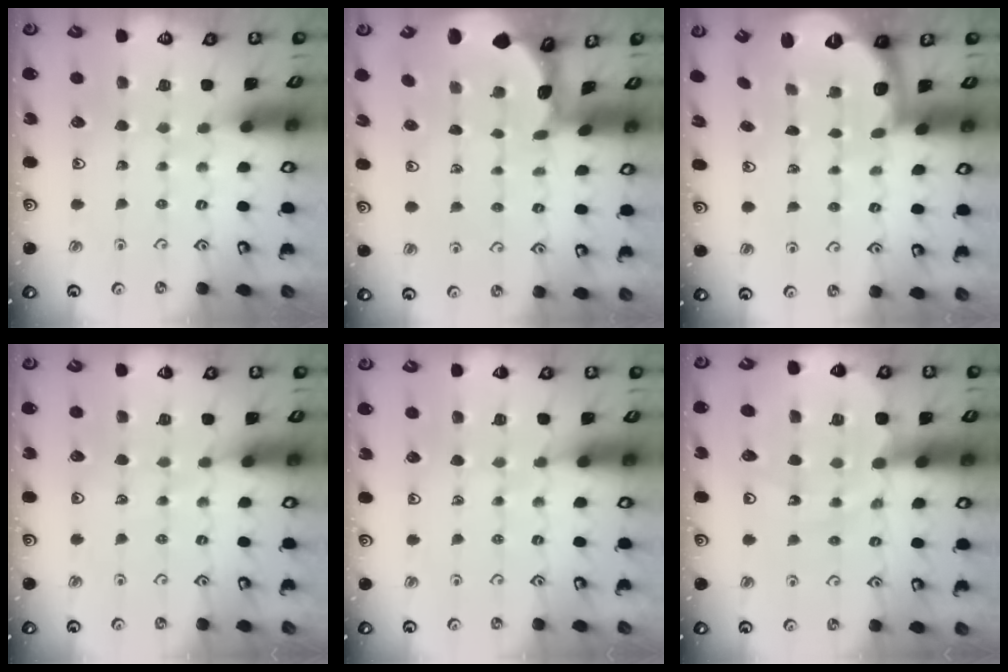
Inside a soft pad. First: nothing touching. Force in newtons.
{"total": 0.9, "press": 0.9, "slide": 0.2}
{"total": 2.5, "press": 2.0, "slide": 1.6}
{"total": 4.2, "press": 4.1, "slide": 1.0}
{"total": 5.0, "press": 4.8, "slide": 1.3}
{"total": 12.4, "press": 12.3, "slide": 1.6}